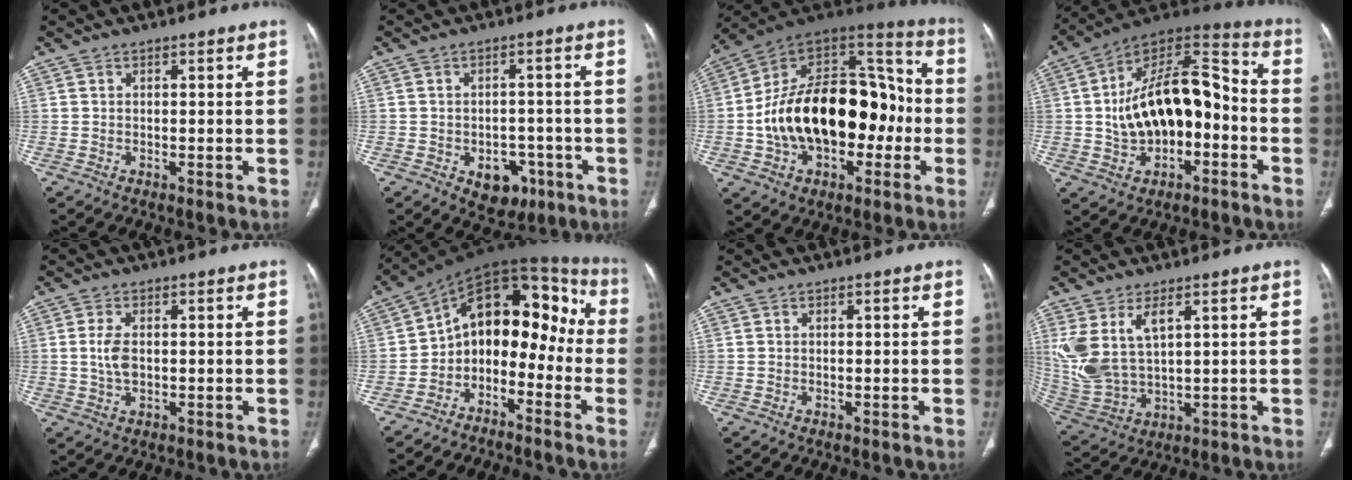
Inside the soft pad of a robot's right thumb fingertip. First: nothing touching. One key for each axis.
{"total": 7.4, "fx": -3.1, "fy": 5.3, "fz": 4.1, "tx": -0.024, "ty": 0.021, "tz": -0.032}
{"total": 28.7, "fx": -3.8, "fy": 17.5, "fz": 22.5, "tx": -0.352, "ty": 0.052, "tz": -0.052}
{"total": 20.6, "fx": -2.1, "fy": 11.7, "fz": 16.8, "tx": -0.254, "ty": 0.049, "tz": -0.035}
{"total": 4.1, "fx": 0.2, "fy": 2.3, "fz": 3.4, "tx": -0.074, "ty": 0.001, "tz": 0.005}
{"total": 15.6, "fx": -3.7, "fy": 10.4, "fz": 11.0, "tx": -0.114, "ty": 0.104, "tz": -0.071}
{"total": 0.0}
{"total": 12.4, "fx": 4.6, "fy": 6.5, "fz": 9.5, "tx": -0.210, "ty": -0.015, "tz": 0.111}